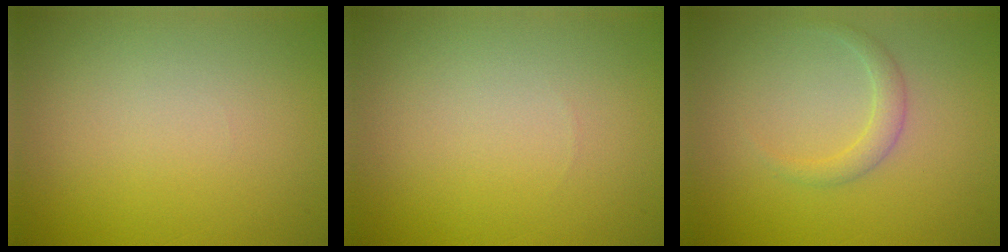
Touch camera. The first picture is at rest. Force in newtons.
{"total": 0.0}
{"total": 1.5, "press": 1.5, "slide": 0.0}